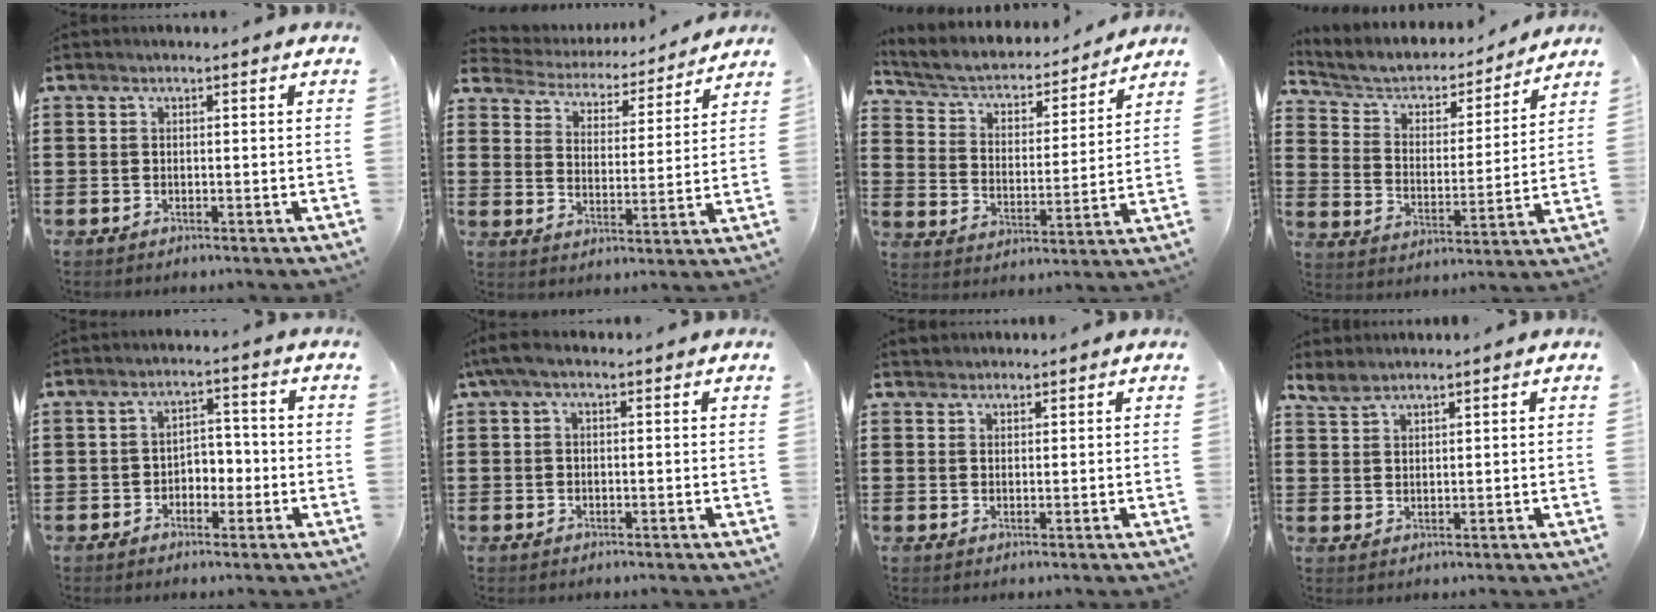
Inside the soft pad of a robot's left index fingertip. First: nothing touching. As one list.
[{"total": 3.6, "force": [3.6, 0.6, 0.0], "torque": [-0.027, -0.033, 0.054]}, {"total": 4.1, "force": [3.5, 1.5, 1.4], "torque": [-0.050, -0.028, 0.051]}, {"total": 4.8, "force": [4.3, 1.9, 1.1], "torque": [-0.051, -0.035, 0.066]}, {"total": 3.1, "force": [-1.6, 2.1, 1.5], "torque": [-0.037, 0.007, -0.038]}, {"total": 2.0, "force": [-0.3, 0.5, 1.9], "torque": [-0.041, -0.002, -0.010]}, {"total": 1.3, "force": [1.2, 0.4, -0.1], "torque": [-0.003, 0.000, 0.025]}, {"total": 2.5, "force": [2.3, 0.7, 0.8], "torque": [-0.022, 0.000, 0.044]}]